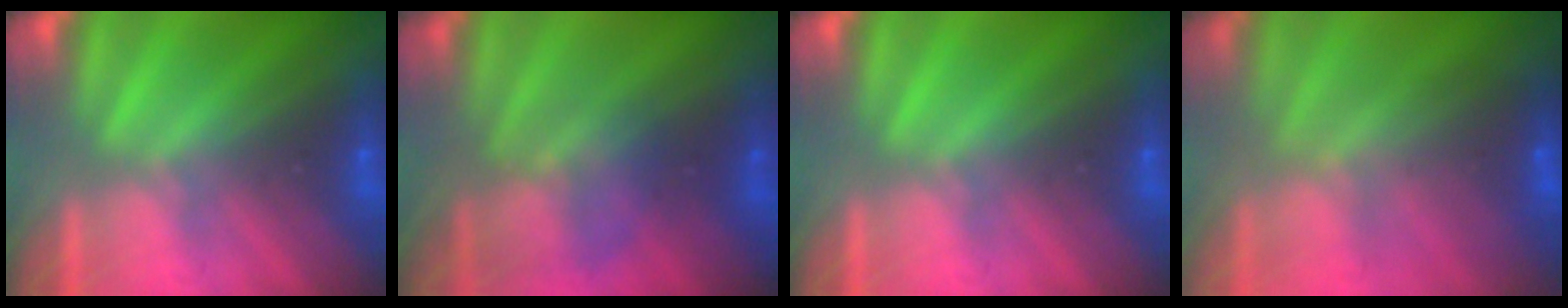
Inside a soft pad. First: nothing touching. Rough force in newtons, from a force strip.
{"total": 2.3}
{"total": 0.0}
{"total": 7.7}